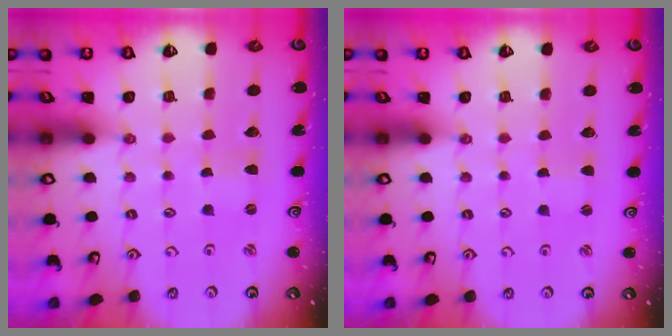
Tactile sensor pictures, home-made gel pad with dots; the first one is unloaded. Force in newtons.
{"total": 0.0}